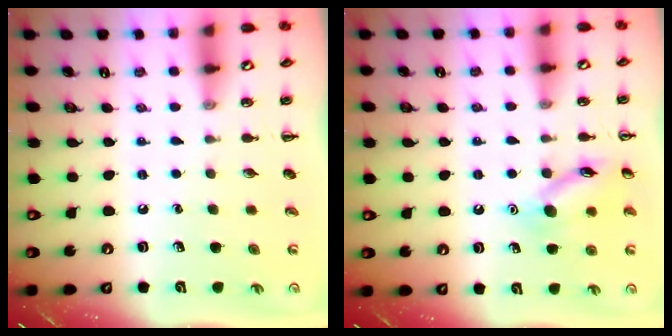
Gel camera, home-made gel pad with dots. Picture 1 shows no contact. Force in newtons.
{"total": 11.9, "press": 11.9, "slide": 0.6}